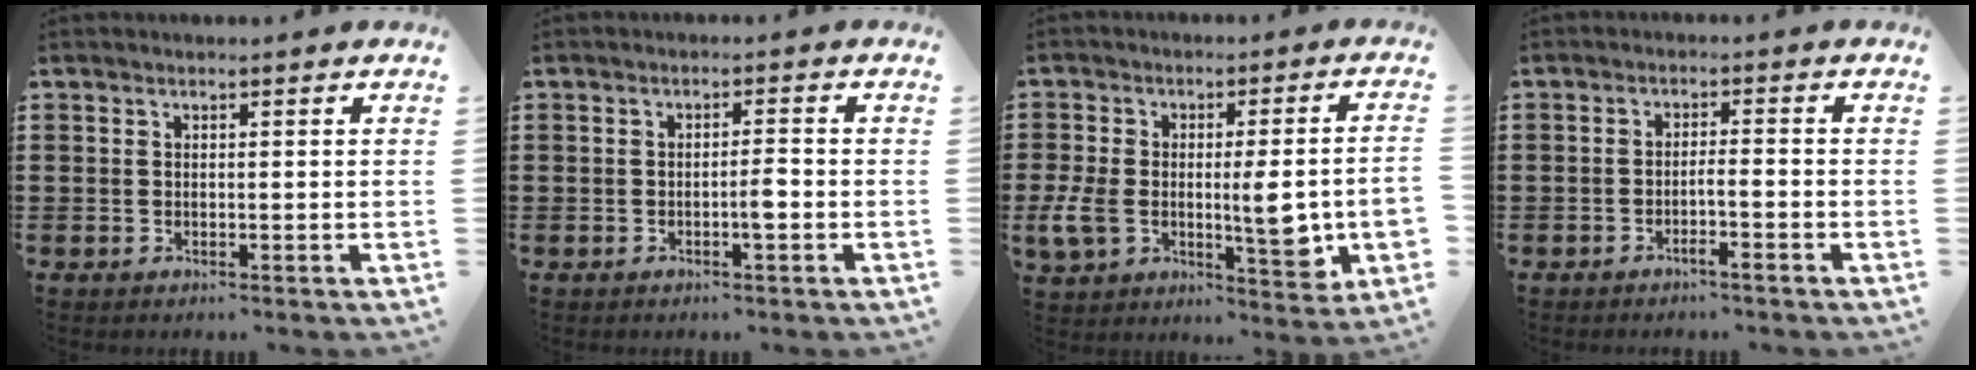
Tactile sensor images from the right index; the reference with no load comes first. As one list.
[{"total": 2.6, "force": [-0.8, 0.4, 2.5], "torque": [-0.044, 0.003, -0.016]}, {"total": 10.2, "force": [-2.0, 4.1, 9.1], "torque": [-0.161, -0.008, -0.037]}, {"total": 2.2, "force": [-1.6, -0.2, 1.4], "torque": [-0.026, -0.002, -0.032]}]